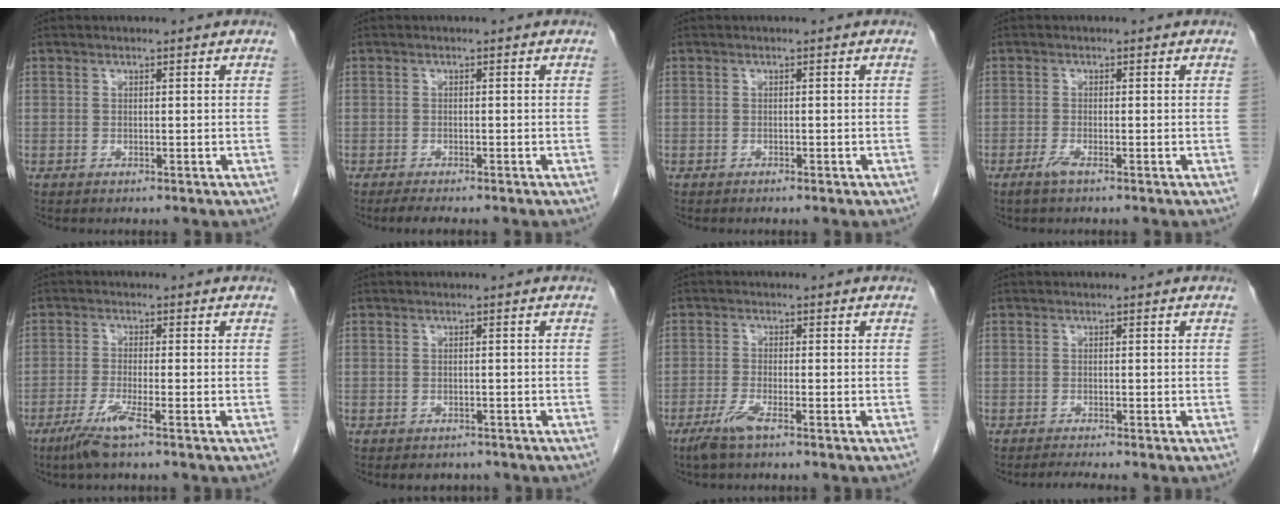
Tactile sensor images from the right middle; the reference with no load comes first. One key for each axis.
{"total": 2.7, "fx": -2.2, "fy": 0.3, "fz": 1.5, "tx": -0.028, "ty": -0.008, "tz": -0.033}
{"total": 0.8, "fx": -0.5, "fy": 0.2, "fz": 0.5, "tx": -0.013, "ty": 0.000, "tz": -0.003}
{"total": 1.5, "fx": -1.1, "fy": 0.0, "fz": 1.1, "tx": -0.028, "ty": -0.004, "tz": -0.024}
{"total": 4.4, "fx": -2.7, "fy": -0.4, "fz": 3.4, "tx": -0.071, "ty": -0.012, "tz": -0.059}
{"total": 2.8, "fx": -2.4, "fy": 1.4, "fz": 0.5, "tx": -0.004, "ty": 0.002, "tz": -0.030}
{"total": 3.3, "fx": -2.2, "fy": 0.1, "fz": 2.4, "tx": -0.058, "ty": -0.008, "tz": -0.048}
{"total": 1.5, "fx": -1.4, "fy": -0.6, "fz": 0.5, "tx": -0.015, "ty": -0.006, "tz": -0.025}